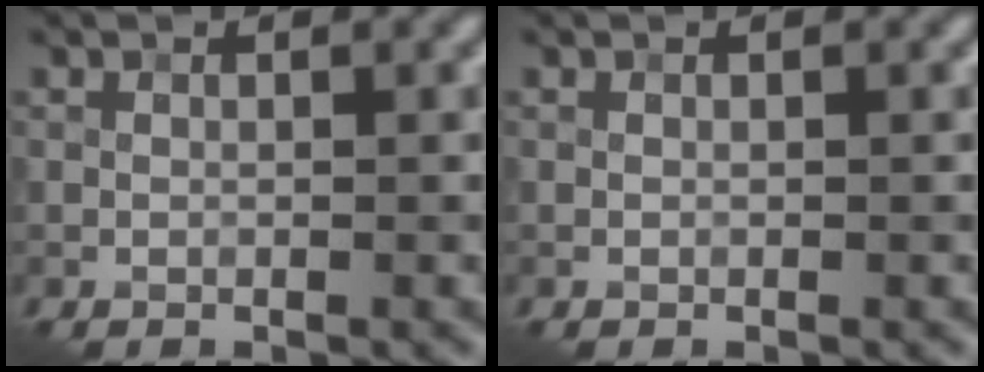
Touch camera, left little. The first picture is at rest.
{"total": 0.0}